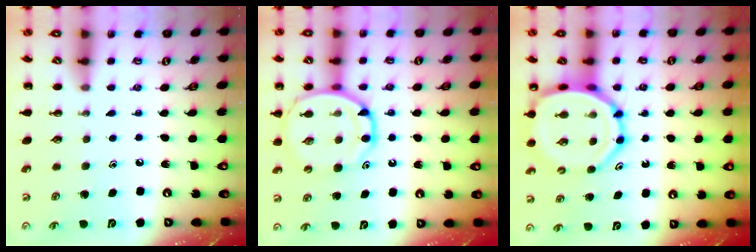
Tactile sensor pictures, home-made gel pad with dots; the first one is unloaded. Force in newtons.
{"total": 13.7, "press": 13.3, "slide": 3.2}
{"total": 12.5, "press": 11.9, "slide": 3.7}